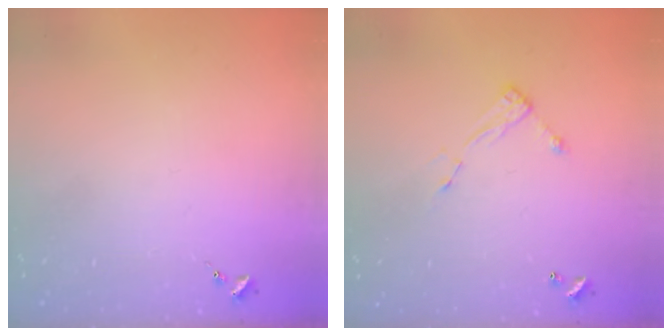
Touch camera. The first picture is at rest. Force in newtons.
{"total": 4.7, "press": 4.6, "slide": 0.4}